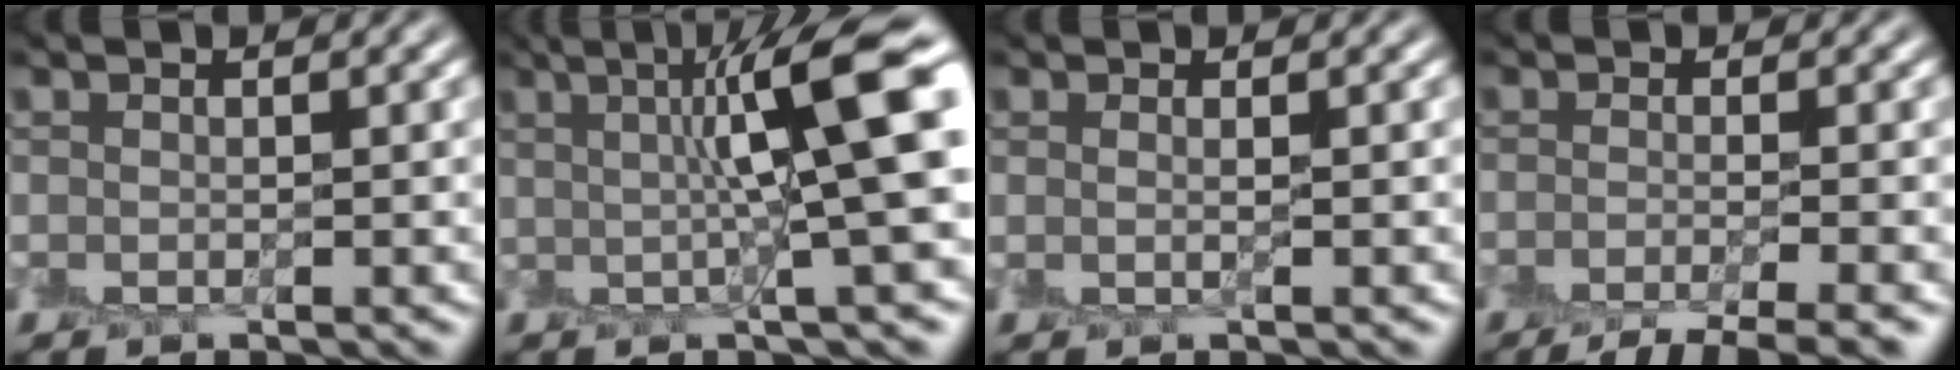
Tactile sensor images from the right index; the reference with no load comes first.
{"total": 8.2, "force": [1.8, 1.0, 8.0], "torque": [-0.098, 0.014, 0.026]}
{"total": 0.7, "force": [0.1, -0.1, 0.7], "torque": [-0.013, -0.001, 0.002]}
{"total": 5.2, "force": [-3.4, 1.3, 3.7], "torque": [-0.040, -0.003, -0.061]}